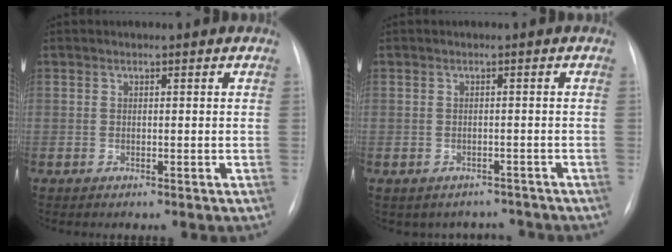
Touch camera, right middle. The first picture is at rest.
{"total": 4.2, "force": [-3.6, 2.2, -0.3], "torque": [0.013, 0.023, -0.042]}